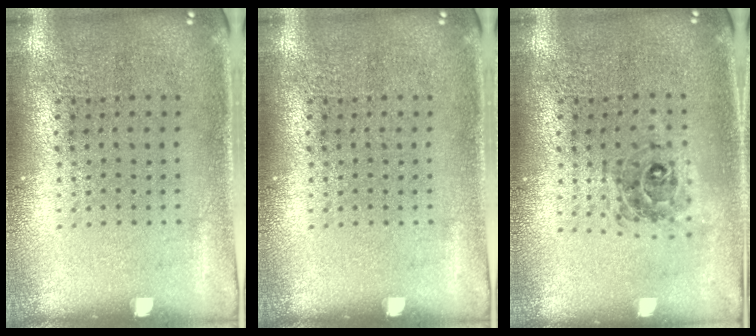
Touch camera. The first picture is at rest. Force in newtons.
{"total": 0.0}
{"total": 0.8, "press": 0.8, "slide": 0.1}